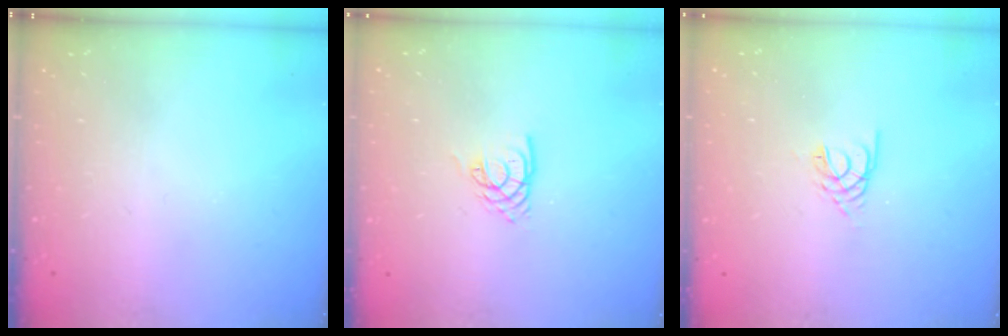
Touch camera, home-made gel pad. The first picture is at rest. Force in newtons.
{"total": 3.4, "press": 3.4, "slide": 0.2}
{"total": 3.5, "press": 3.4, "slide": 0.5}